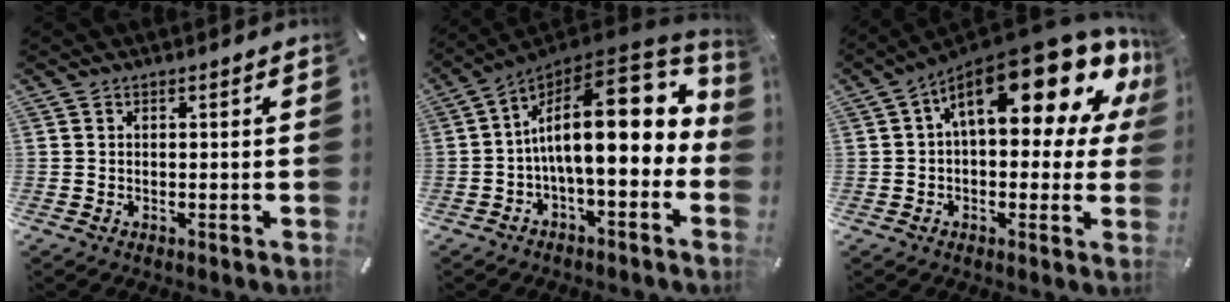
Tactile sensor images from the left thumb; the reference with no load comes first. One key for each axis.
{"total": 21.2, "fx": 2.6, "fy": 8.3, "fz": 19.3, "tx": -0.324, "ty": -0.035, "tz": 0.042}
{"total": 21.5, "fx": 10.0, "fy": 8.7, "fz": 16.9, "tx": -0.245, "ty": -0.071, "tz": 0.165}